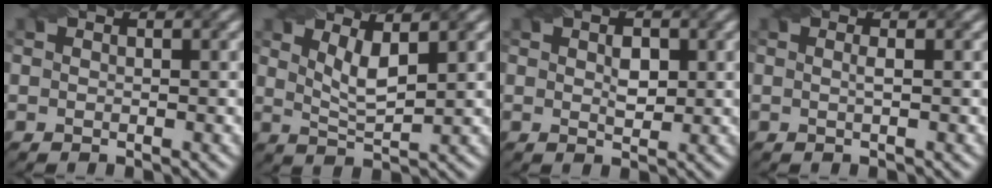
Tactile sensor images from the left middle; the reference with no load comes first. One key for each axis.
{"total": 3.1, "fx": 1.6, "fy": 0.8, "fz": 2.6, "tx": -0.053, "ty": -0.006, "tz": 0.033}
{"total": 1.9, "fx": 0.5, "fy": 1.1, "fz": 1.5, "tx": -0.026, "ty": 0.000, "tz": 0.010}
{"total": 1.0, "fx": 0.1, "fy": 0.3, "fz": 1.0, "tx": -0.013, "ty": -0.004, "tz": -0.004}